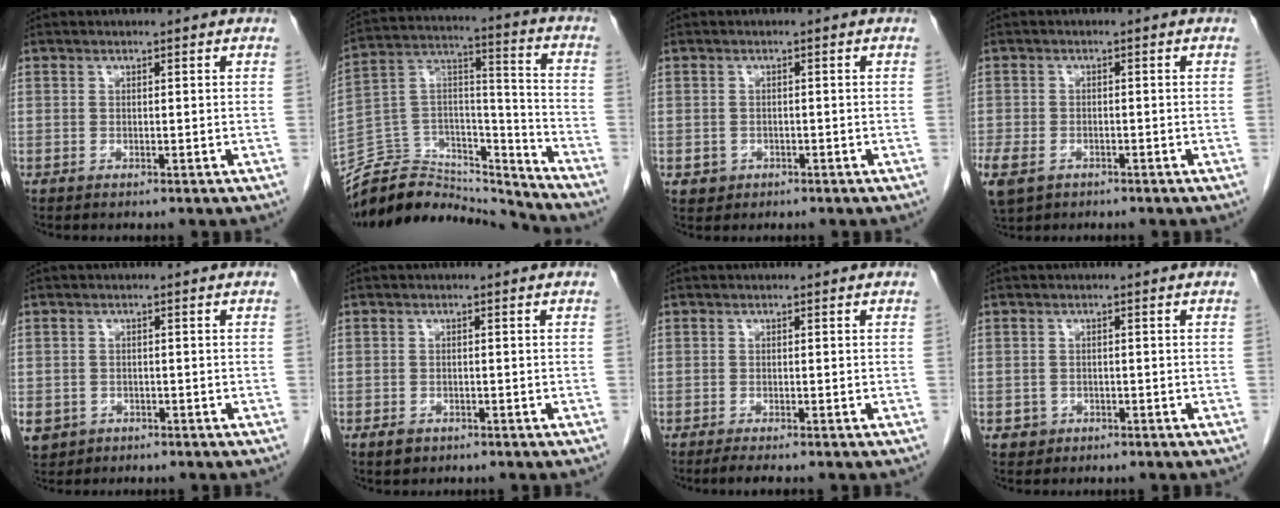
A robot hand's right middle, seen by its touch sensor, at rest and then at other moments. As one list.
[{"total": 18.8, "force": [-18.2, 4.2, 2.4], "torque": [-0.043, 0.061, -0.306]}, {"total": 1.8, "force": [-0.6, 1.7, 0.3], "torque": [-0.001, 0.007, -0.003]}, {"total": 9.1, "force": [-4.7, 6.5, 4.2], "torque": [-0.121, -0.010, -0.069]}, {"total": 6.0, "force": [-2.7, 5.1, 1.6], "torque": [-0.043, 0.001, -0.038]}, {"total": 1.6, "force": [-0.9, 1.1, 0.7], "torque": [-0.014, 0.003, -0.007]}, {"total": 2.2, "force": [-1.7, -0.2, 1.3], "torque": [-0.021, -0.006, -0.029]}, {"total": 1.6, "force": [-0.6, 1.5, 0.1], "torque": [0.001, 0.009, -0.006]}]